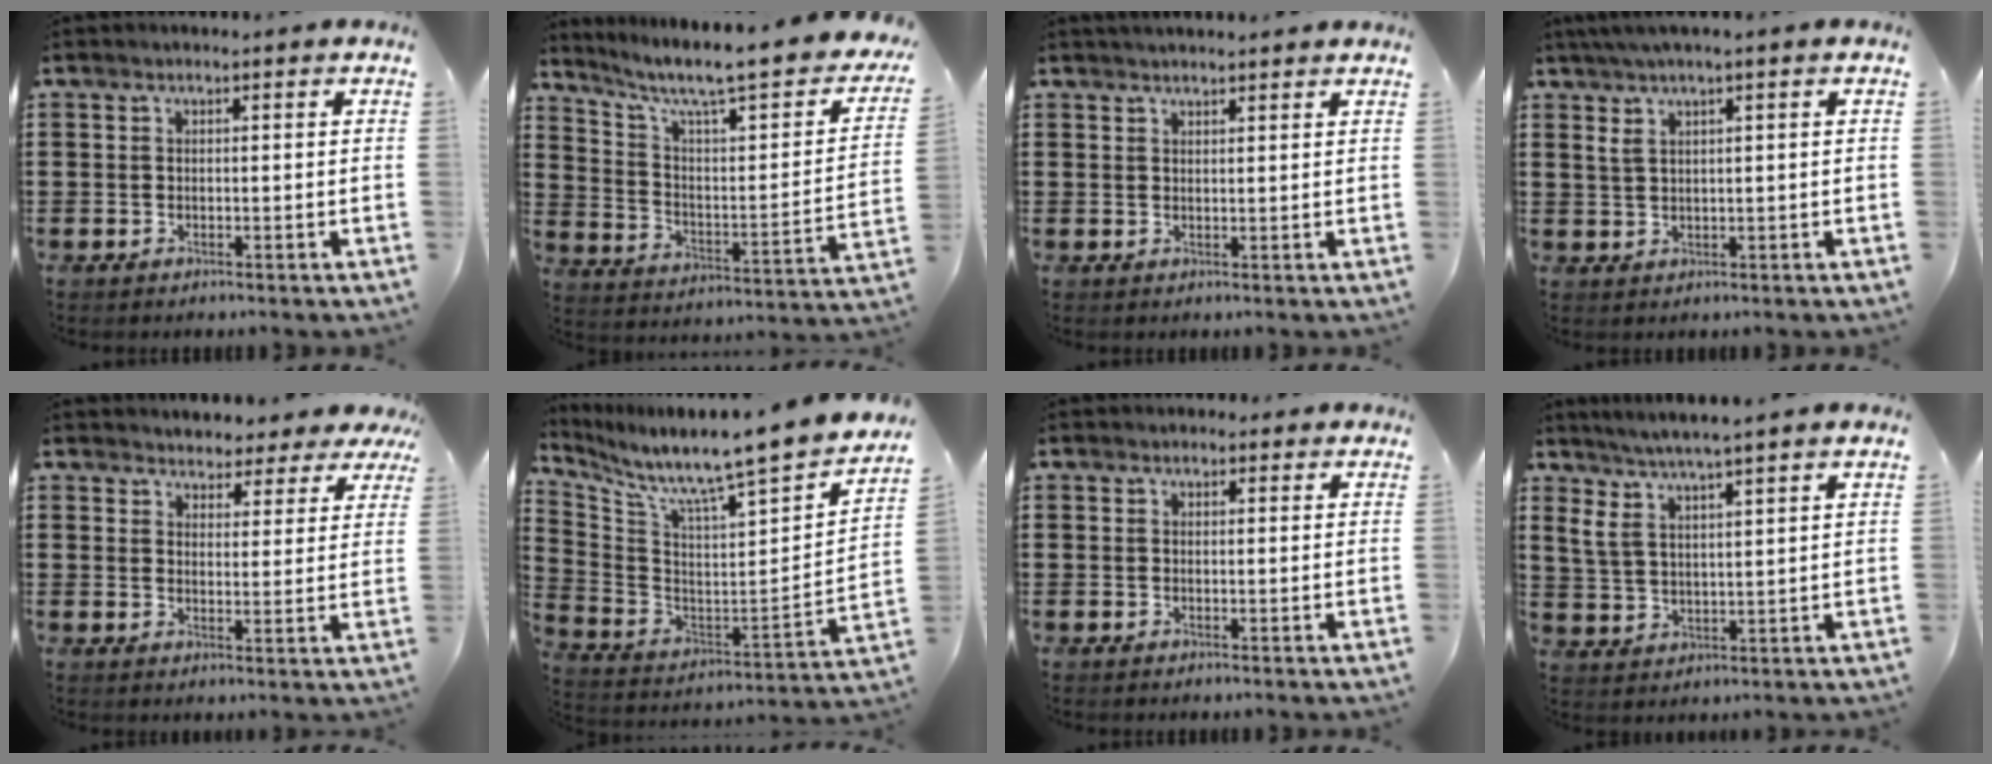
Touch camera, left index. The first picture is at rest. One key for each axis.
{"total": 7.7, "fx": 5.3, "fy": 1.0, "fz": 5.5, "tx": -0.119, "ty": -0.040, "tz": 0.077}
{"total": 1.7, "fx": 1.7, "fy": 0.0, "fz": 0.3, "tx": -0.009, "ty": 0.002, "tz": 0.032}
{"total": 2.7, "fx": 1.1, "fy": 0.3, "fz": 2.4, "tx": -0.048, "ty": 0.004, "tz": 0.018}
{"total": 3.7, "fx": 3.5, "fy": 1.0, "fz": -0.2, "tx": -0.008, "ty": -0.017, "tz": 0.061}
{"total": 7.4, "fx": 6.5, "fy": -0.9, "fz": 3.3, "tx": -0.090, "ty": -0.079, "tz": 0.090}
{"total": 1.3, "fx": 1.1, "fy": 0.5, "fz": 0.2, "tx": 0.002, "ty": 0.001, "tz": 0.020}
{"total": 5.1, "fx": 4.2, "fy": 0.5, "fz": 2.9, "tx": -0.073, "ty": -0.018, "tz": 0.071}